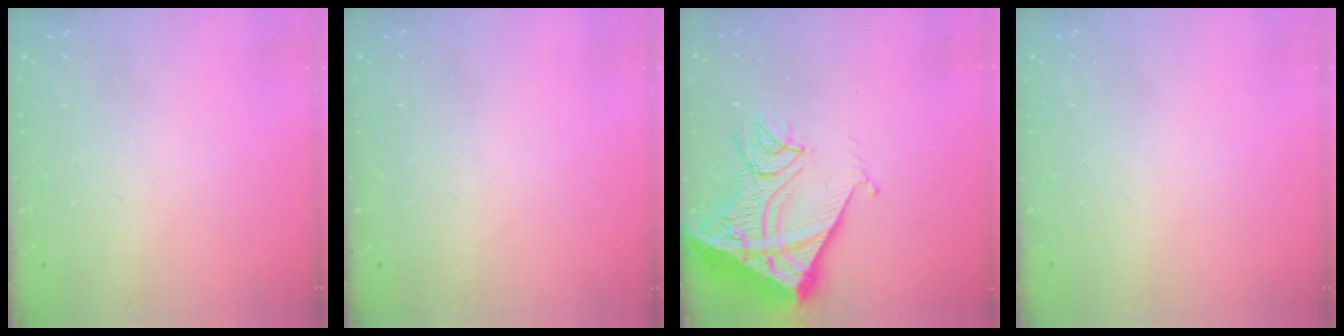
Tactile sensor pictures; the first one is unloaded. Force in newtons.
{"total": 0.0}
{"total": 16.2, "press": 16.1, "slide": 2.1}
{"total": 0.0}